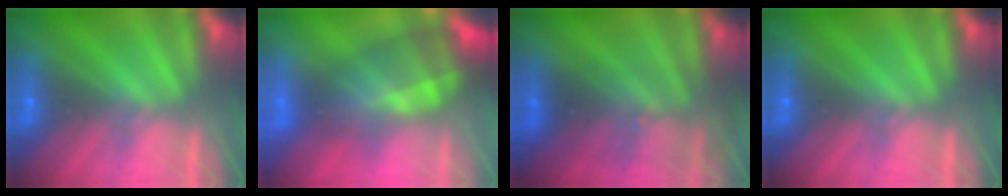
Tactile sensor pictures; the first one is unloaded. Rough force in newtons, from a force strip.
{"total": 9.4}
{"total": 3.0}
{"total": 0.0}